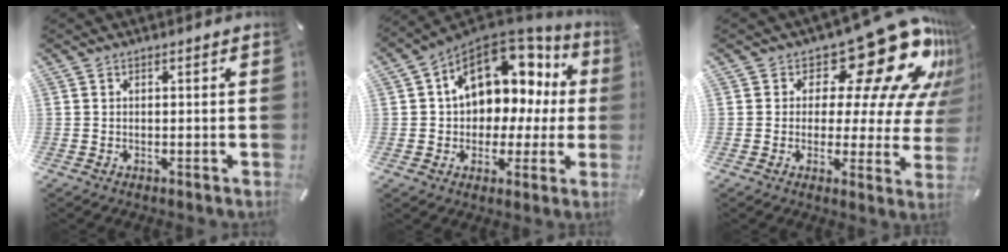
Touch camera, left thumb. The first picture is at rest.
{"total": 15.7, "force": [6.1, 10.9, 9.4], "torque": [-0.141, -0.036, 0.106]}
{"total": 20.4, "force": [12.5, 8.6, 13.7], "torque": [-0.171, -0.104, 0.198]}